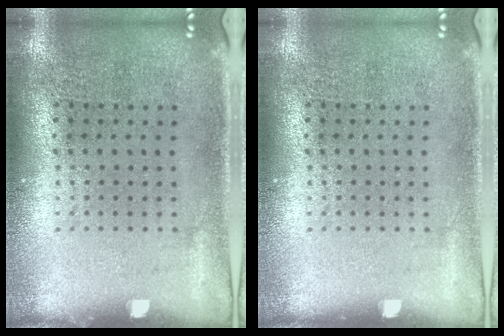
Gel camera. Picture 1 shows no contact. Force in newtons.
{"total": 0.0}